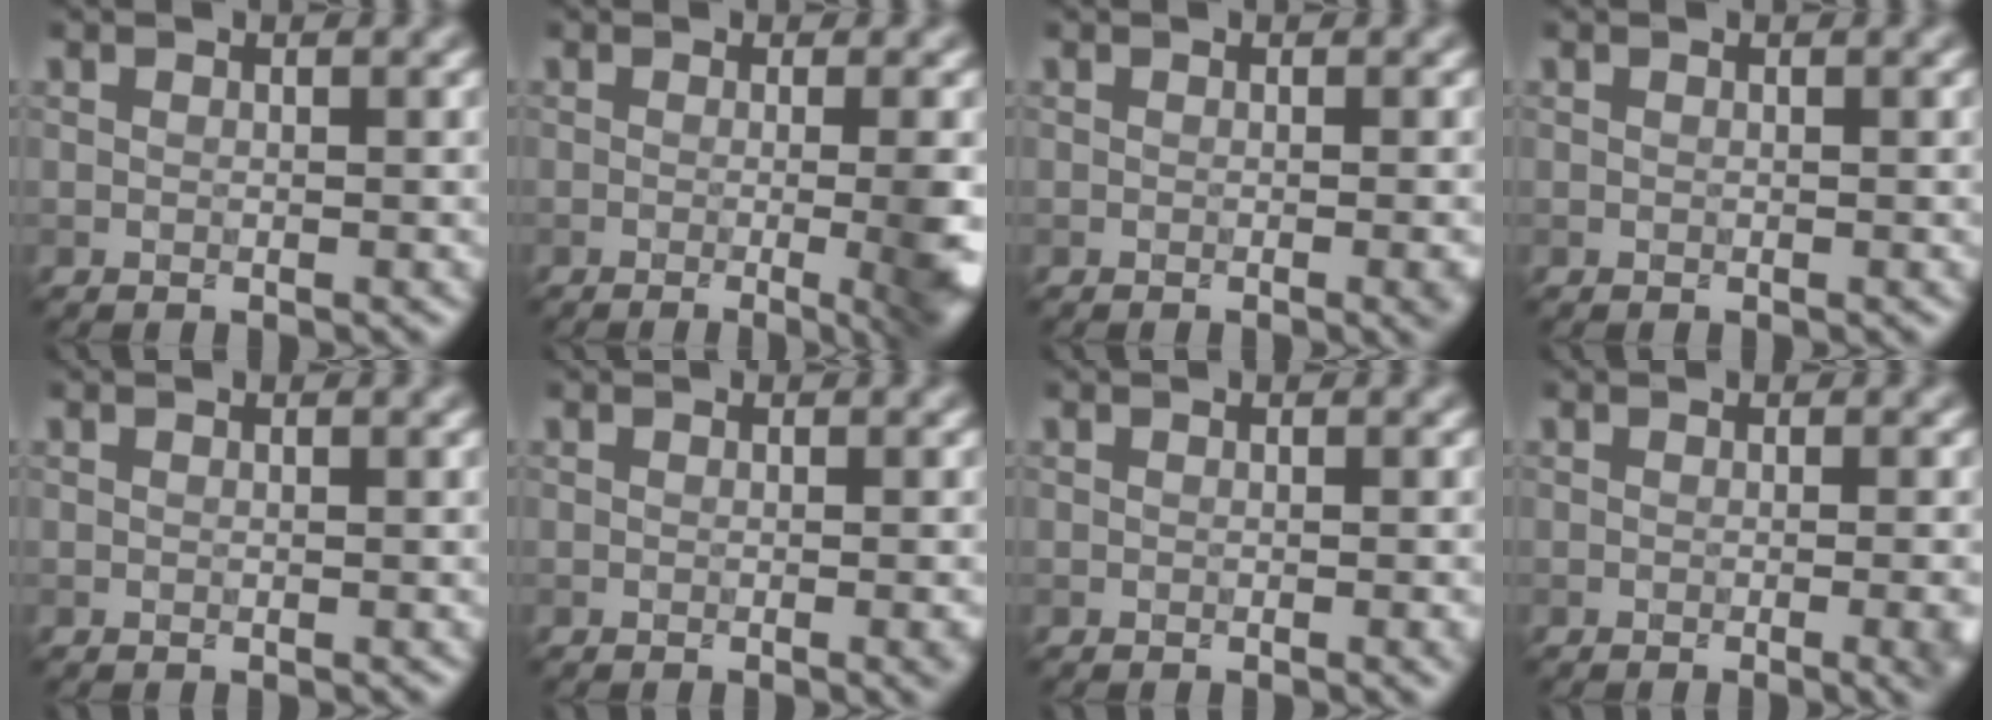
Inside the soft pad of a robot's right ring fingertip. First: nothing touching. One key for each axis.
{"total": 9.0, "fx": -1.2, "fy": 3.5, "fz": 8.2, "tx": -0.030, "ty": 0.012, "tz": -0.013}
{"total": 2.2, "fx": -0.6, "fy": 0.8, "fz": 2.0, "tx": 0.000, "ty": 0.002, "tz": -0.004}
{"total": 0.0}
{"total": 0.0}
{"total": 1.9, "fx": -0.5, "fy": 0.7, "fz": 1.7, "tx": -0.001, "ty": 0.000, "tz": -0.005}
{"total": 1.6, "fx": -0.3, "fy": 0.6, "fz": 1.4, "tx": 0.000, "ty": 0.000, "tz": -0.004}
{"total": 4.1, "fx": -0.9, "fy": 1.6, "fz": 3.7, "tx": -0.007, "ty": 0.007, "tz": -0.006}